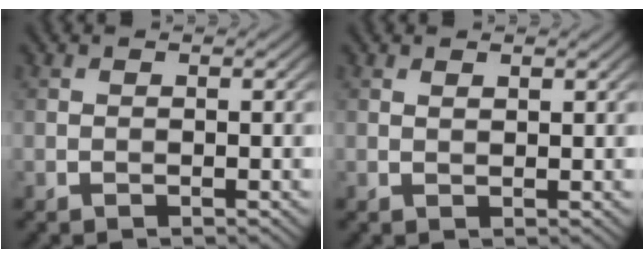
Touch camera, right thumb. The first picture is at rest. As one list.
[{"total": 0.9, "force": [0.7, 0.1, 0.5], "torque": [-0.011, 0.000, 0.013]}]